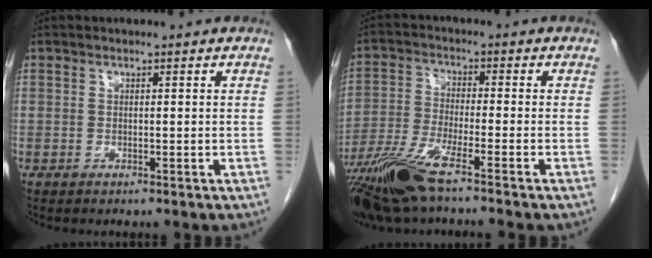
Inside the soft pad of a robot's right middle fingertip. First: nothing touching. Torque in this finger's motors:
{"motor_torque": [0.43, -0.73, 0.26, 0.11]}